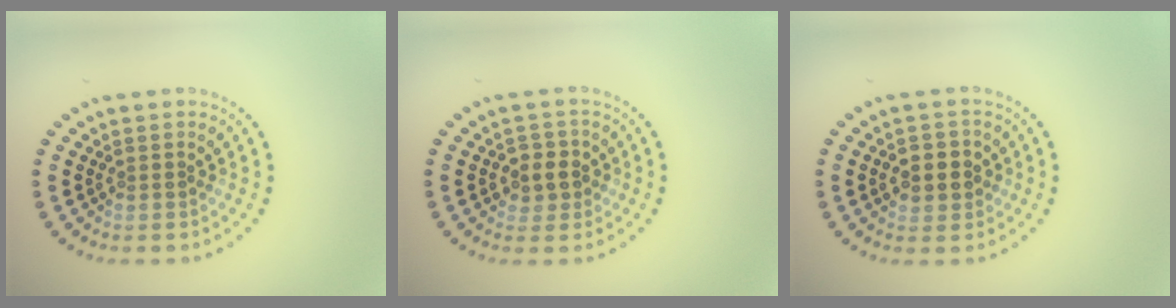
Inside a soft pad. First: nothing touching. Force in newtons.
{"total": 2.4, "press": 2.3, "slide": 0.8}
{"total": 2.9, "press": 2.9, "slide": 0.6}